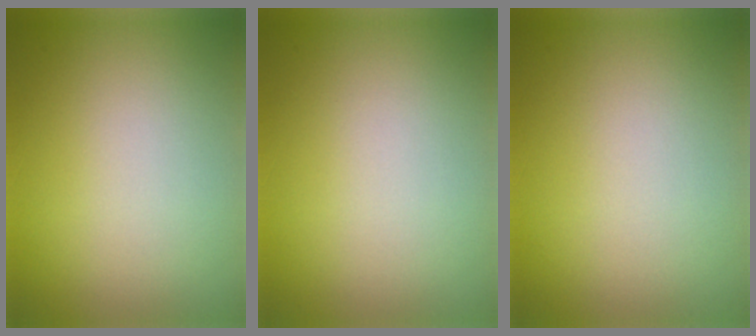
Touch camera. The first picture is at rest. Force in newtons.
{"total": 0.0}
{"total": 0.0}